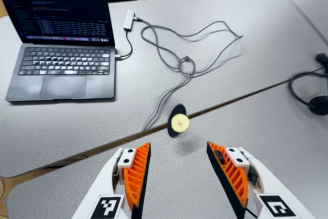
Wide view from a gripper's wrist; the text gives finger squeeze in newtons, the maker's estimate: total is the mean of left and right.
{"total": 0.0}